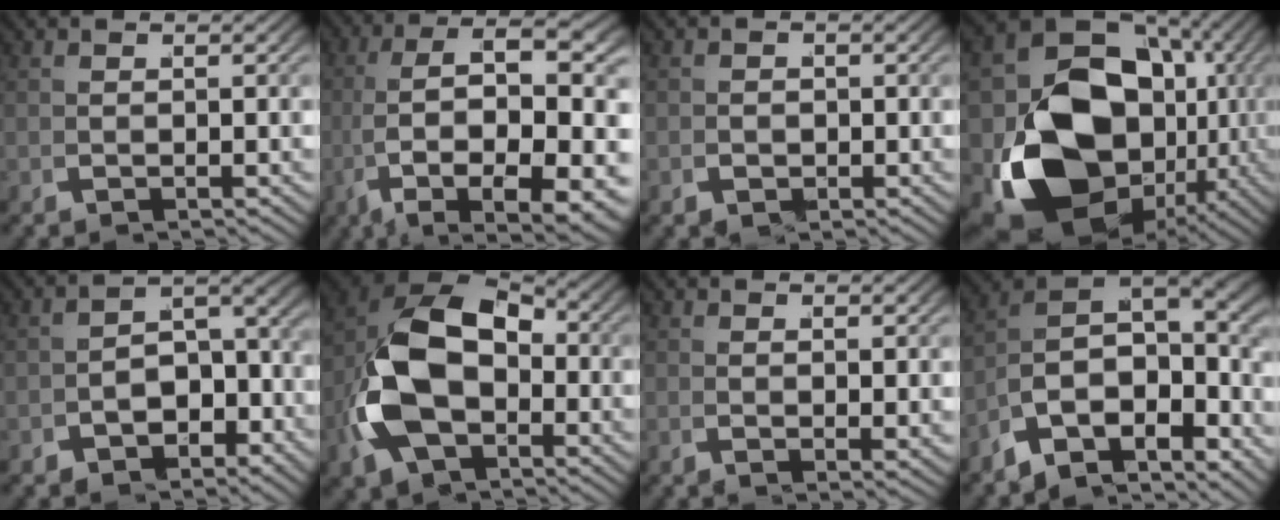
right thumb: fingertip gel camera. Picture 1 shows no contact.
{"total": 13.6, "force": [-1.8, 6.4, 11.9], "torque": [-0.234, -0.045, 0.009]}
{"total": 1.2, "force": [-0.6, 1.0, 0.3], "torque": [0.000, -0.001, -0.011]}
{"total": 21.6, "force": [-2.5, 14.7, 15.7], "torque": [-0.303, -0.060, -0.013]}
{"total": 4.9, "force": [-1.9, 3.2, 3.2], "torque": [-0.048, -0.011, -0.024]}
{"total": 13.0, "force": [-0.3, 9.1, 9.3], "torque": [-0.234, -0.032, 0.016]}
{"total": 1.3, "force": [0.7, 0.4, 1.1], "torque": [-0.018, 0.001, 0.012]}
{"total": 16.4, "force": [-0.4, 11.5, 11.7], "torque": [-0.234, -0.041, -0.004]}